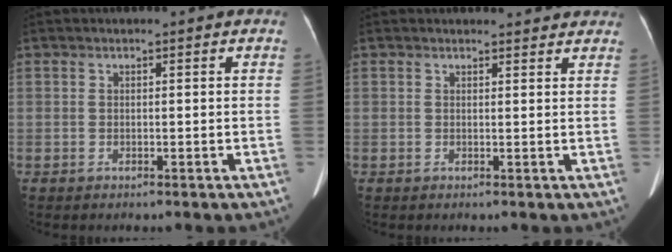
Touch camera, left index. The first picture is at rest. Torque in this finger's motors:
{"motor_torque": [-0.63, -1.51, -0.65, -0.21]}